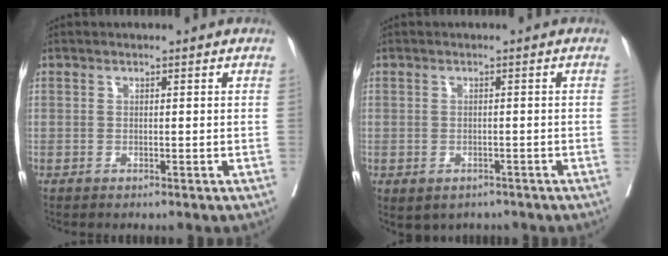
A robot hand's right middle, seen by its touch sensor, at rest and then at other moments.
{"total": 5.3, "force": [-3.6, 3.4, 1.7], "torque": [-0.024, 0.008, -0.043]}